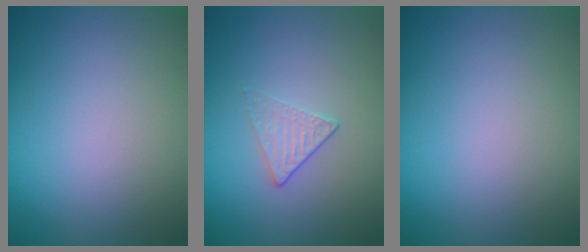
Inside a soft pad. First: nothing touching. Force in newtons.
{"total": 1.3, "press": 0.9, "slide": 0.9}
{"total": 0.0}